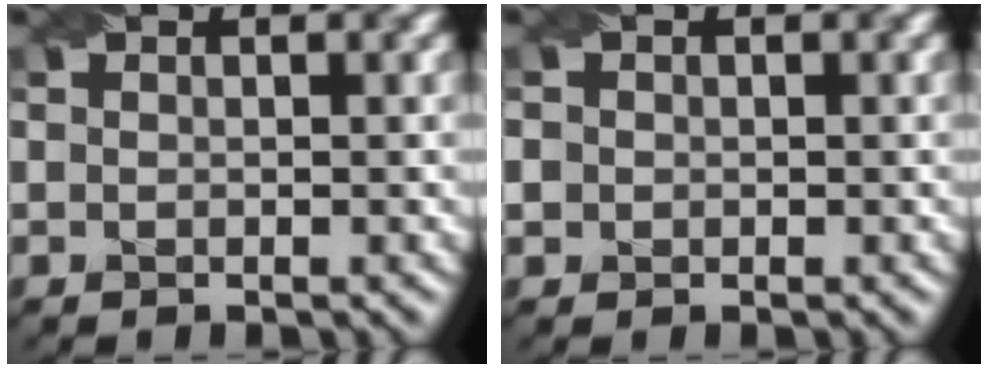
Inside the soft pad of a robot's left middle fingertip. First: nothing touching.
{"total": 1.5, "force": [0.2, 1.4, 0.3], "torque": [0.001, 0.008, 0.001]}